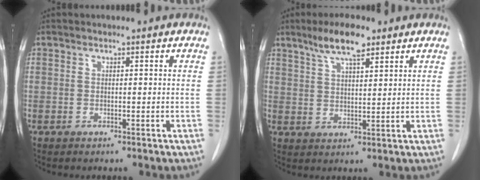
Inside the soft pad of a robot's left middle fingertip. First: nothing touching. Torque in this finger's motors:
{"motor_torque": [0.39, -0.34, 0.09, 0.03]}